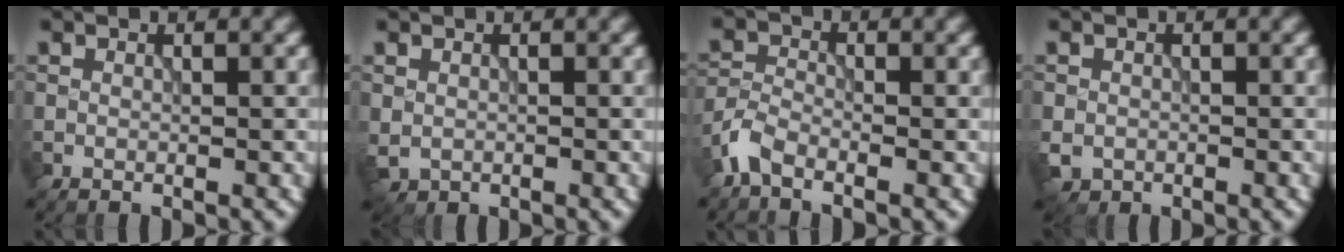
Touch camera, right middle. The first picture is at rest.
{"total": 1.2, "force": [-0.2, 1.1, 0.5], "torque": [-0.012, -0.007, -0.001]}
{"total": 2.5, "force": [-1.8, 1.0, 1.4], "torque": [-0.033, 0.003, -0.049]}
{"total": 2.2, "force": [-0.8, 1.8, 0.8], "torque": [-0.017, -0.009, -0.019]}